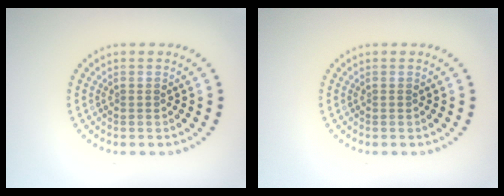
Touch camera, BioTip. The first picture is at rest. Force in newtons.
{"total": 0.0}